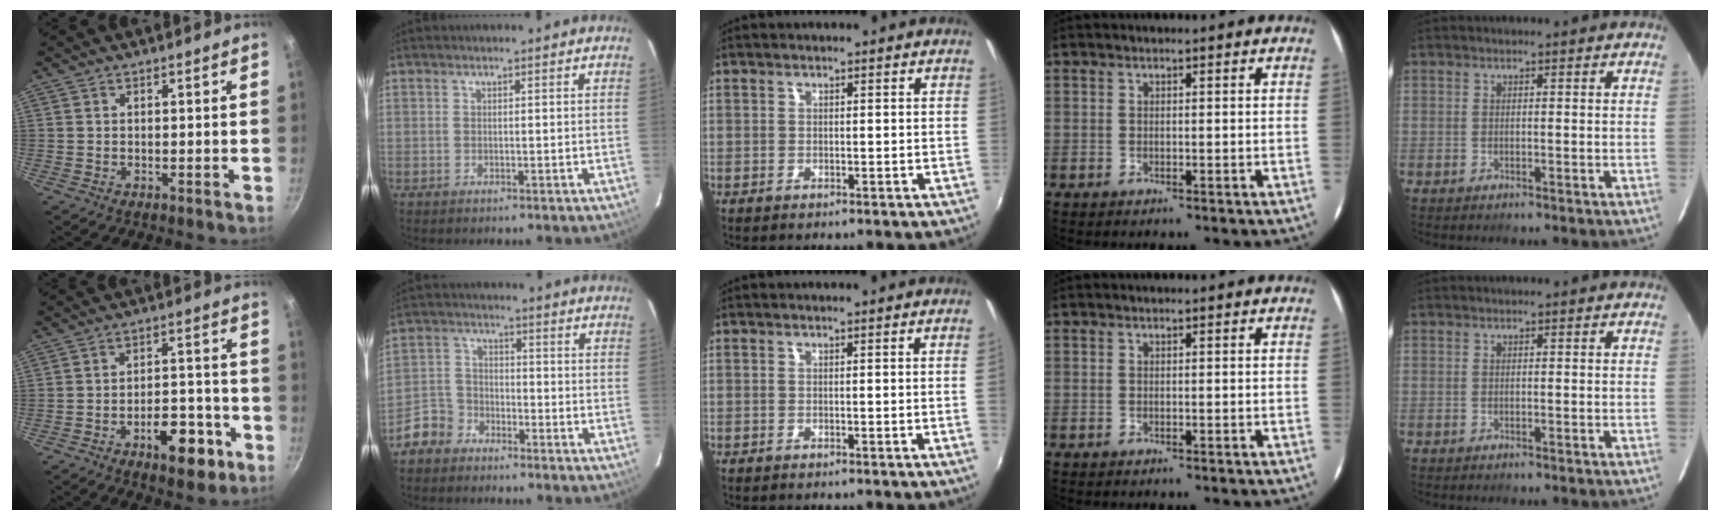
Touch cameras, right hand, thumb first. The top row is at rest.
{"thumb": {"total": 10.8, "force": [-5.5, 5.1, 7.8], "torque": [-0.080, 0.039, -0.070]}, "index": {"total": 6.4, "force": [-4.7, 4.3, 0.8], "torque": [-0.028, 0.021, -0.095]}, "middle": {"total": 0.8, "force": [-0.1, -0.5, 0.7], "torque": [-0.003, -0.005, -0.002]}}